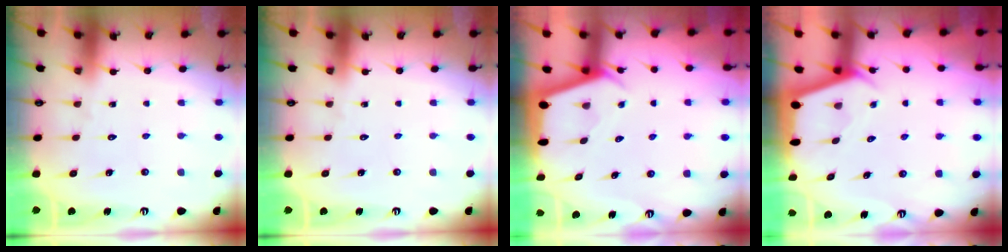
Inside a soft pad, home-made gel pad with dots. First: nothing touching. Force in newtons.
{"total": 0.0}
{"total": 2.3, "press": 2.3, "slide": 0.3}
{"total": 2.4, "press": 2.4, "slide": 0.3}